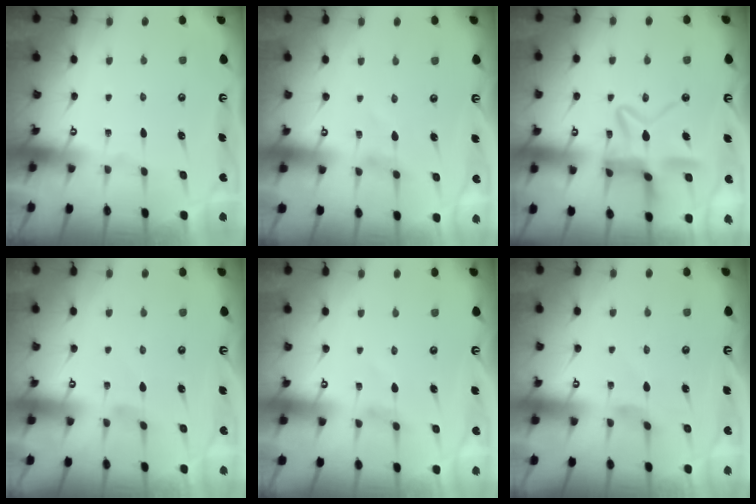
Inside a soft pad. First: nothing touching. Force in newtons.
{"total": 0.0}
{"total": 14.5, "press": 14.4, "slide": 1.5}
{"total": 0.0}
{"total": 1.1, "press": 1.0, "slide": 0.4}
{"total": 0.9, "press": 0.8, "slide": 0.3}